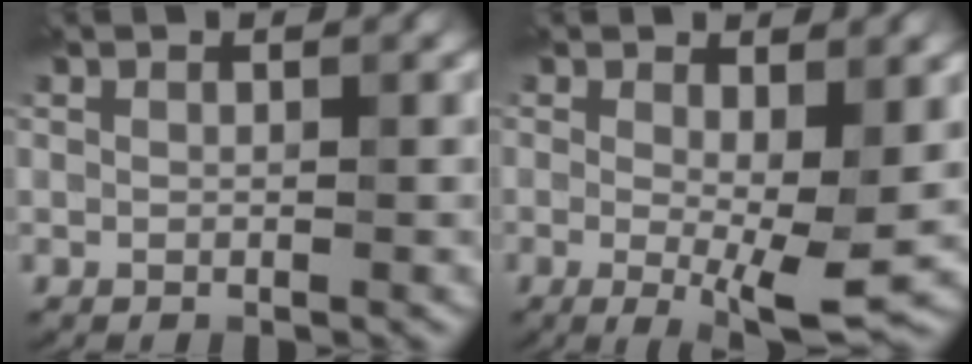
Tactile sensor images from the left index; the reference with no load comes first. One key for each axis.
{"total": 5.7, "fx": -0.2, "fy": 1.3, "fz": 5.5, "tx": -0.091, "ty": -0.016, "tz": -0.002}